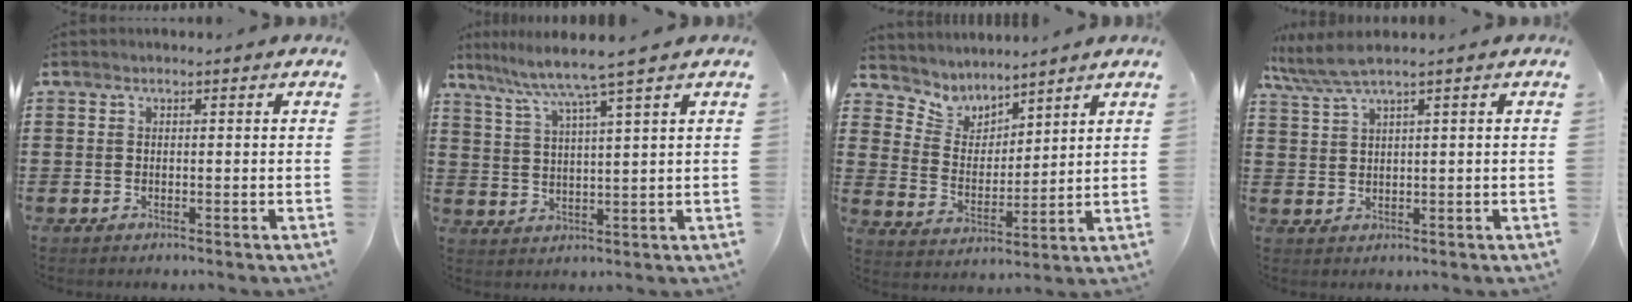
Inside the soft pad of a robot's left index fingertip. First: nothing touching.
{"total": 5.8, "force": [4.6, -1.2, 3.4], "torque": [-0.085, -0.032, 0.071]}
{"total": 4.6, "force": [4.3, 1.5, -0.5], "torque": [-0.023, -0.034, 0.073]}
{"total": 3.8, "force": [2.8, -0.1, 2.5], "torque": [-0.057, -0.002, 0.049]}